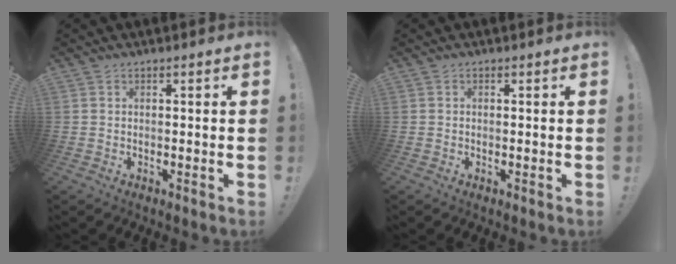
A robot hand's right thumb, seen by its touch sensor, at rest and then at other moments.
{"total": 0.0}